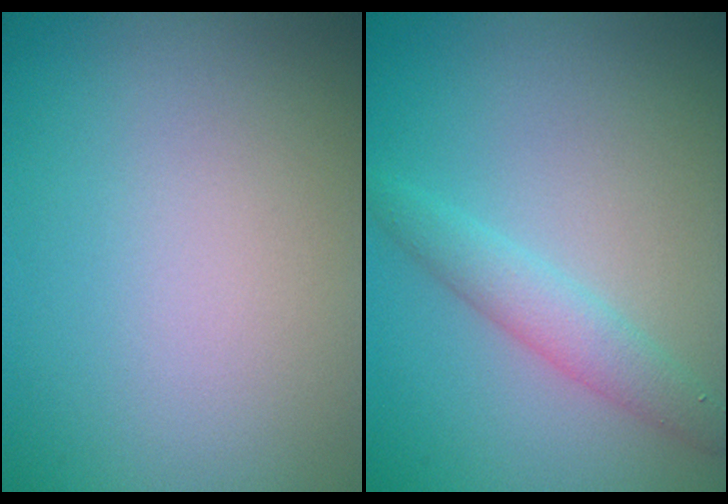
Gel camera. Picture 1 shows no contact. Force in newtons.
{"total": 2.6, "press": 2.6, "slide": 0.1}